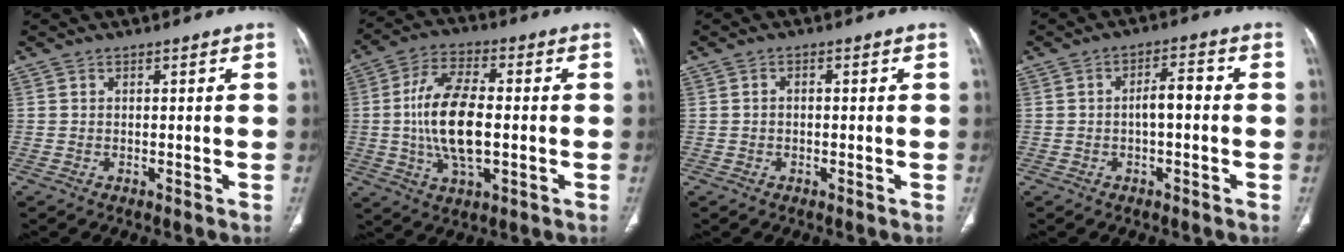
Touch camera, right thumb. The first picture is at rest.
{"total": 14.5, "force": [-0.7, 6.6, 12.9], "torque": [-0.246, 0.008, -0.014]}
{"total": 1.0, "force": [-0.1, 0.7, 0.7], "torque": [-0.009, 0.004, -0.004]}
{"total": 4.2, "force": [-0.5, 1.7, 3.8], "torque": [-0.059, 0.019, -0.012]}